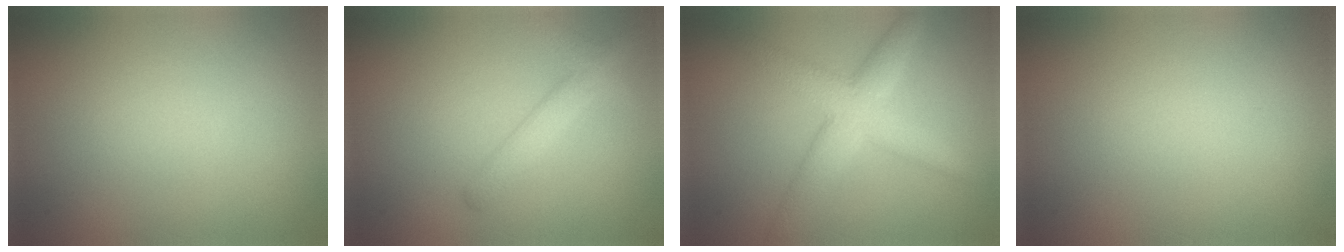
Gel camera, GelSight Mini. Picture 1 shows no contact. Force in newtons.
{"total": 2.5, "press": 2.5, "slide": 0.1}
{"total": 4.8, "press": 4.8, "slide": 0.3}
{"total": 0.0}